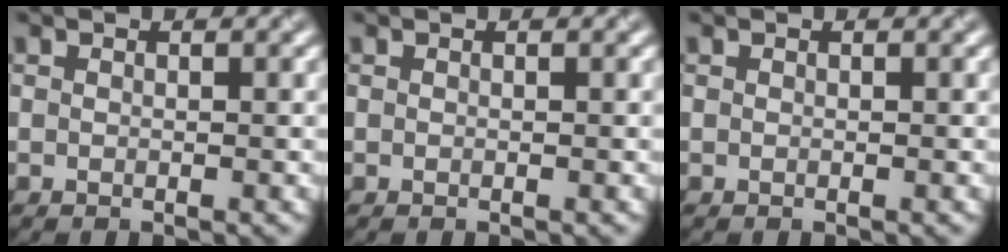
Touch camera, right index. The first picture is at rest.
{"total": 0.0}
{"total": 0.0}